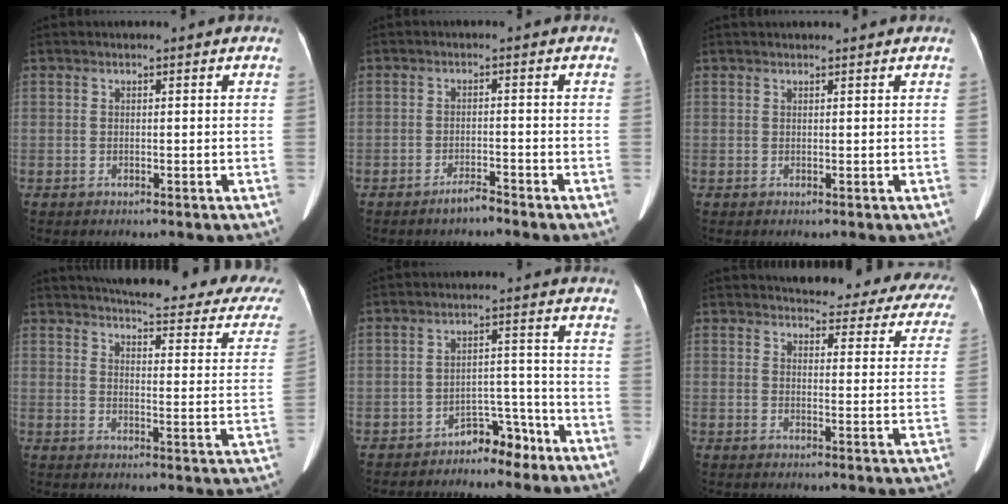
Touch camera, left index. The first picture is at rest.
{"total": 2.3, "force": [-2.1, 0.1, 0.9], "torque": [-0.019, -0.003, -0.039]}
{"total": 3.4, "force": [3.1, 0.0, 1.2], "torque": [-0.012, 0.028, 0.041]}
{"total": 27.2, "force": [23.3, 5.3, 13.0], "torque": [-0.170, -0.050, 0.254]}
{"total": 4.7, "force": [-4.0, 2.1, 1.4], "torque": [-0.016, 0.020, -0.061]}
{"total": 23.9, "force": [22.2, 5.7, 6.6], "torque": [-0.067, -0.069, 0.233]}